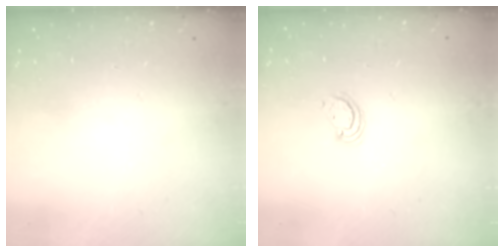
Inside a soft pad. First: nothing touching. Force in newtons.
{"total": 2.6, "press": 2.6, "slide": 0.3}